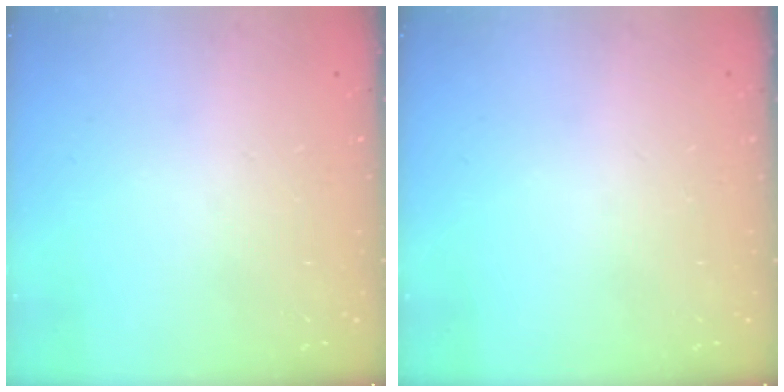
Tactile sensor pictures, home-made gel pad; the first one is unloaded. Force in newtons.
{"total": 0.0}